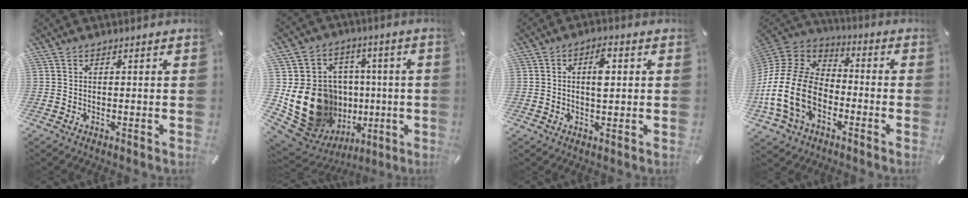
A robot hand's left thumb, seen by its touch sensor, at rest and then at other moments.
{"total": 22.5, "force": [-2.4, 18.8, 12.1], "torque": [-0.226, -0.005, 0.007]}
{"total": 5.7, "force": [1.0, 2.8, 4.9], "torque": [-0.068, -0.001, 0.008]}
{"total": 18.3, "force": [-6.5, 13.0, 11.2], "torque": [-0.251, 0.030, -0.114]}